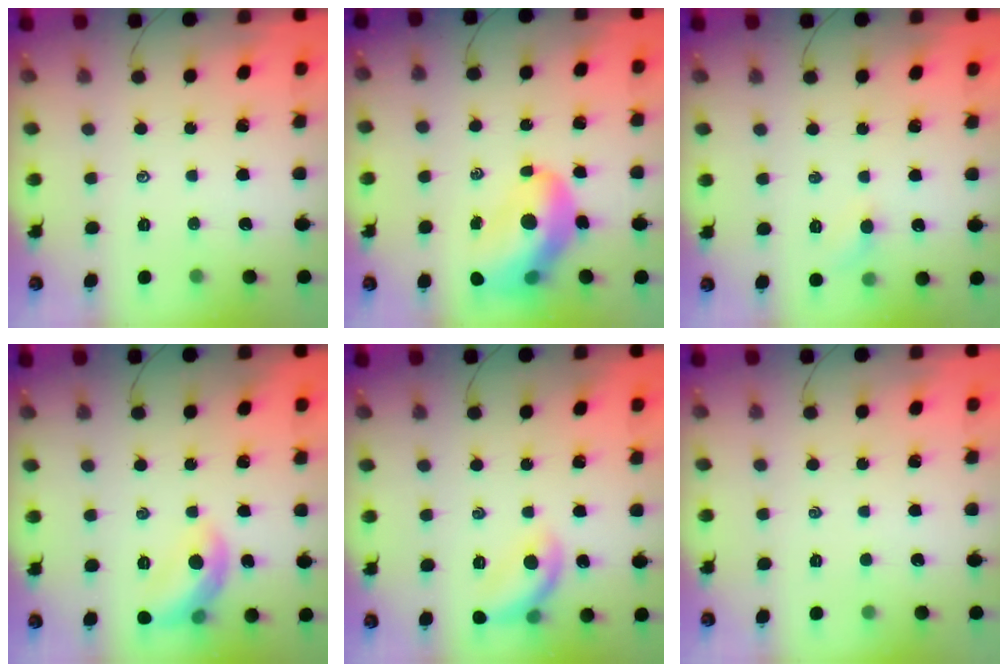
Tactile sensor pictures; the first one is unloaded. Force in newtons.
{"total": 14.6, "press": 14.0, "slide": 4.0}
{"total": 4.3, "press": 4.0, "slide": 1.5}
{"total": 10.1, "press": 10.1, "slide": 1.0}
{"total": 11.6, "press": 11.5, "slide": 1.4}
{"total": 0.0}